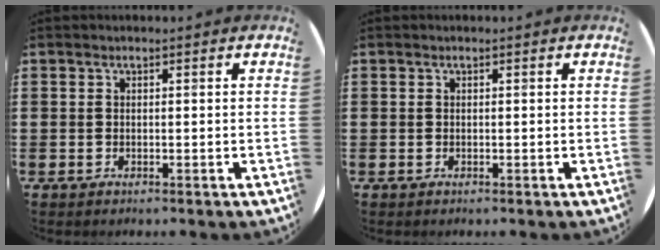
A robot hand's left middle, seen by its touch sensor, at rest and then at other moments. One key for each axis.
{"total": 0.0}